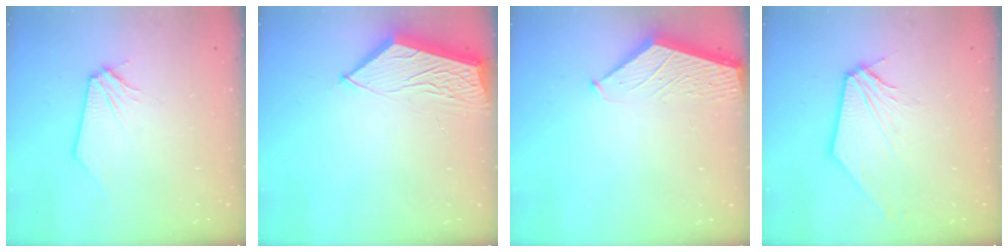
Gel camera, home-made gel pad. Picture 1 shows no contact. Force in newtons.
{"total": 6.7, "press": 6.7, "slide": 0.5}
{"total": 1.8, "press": 1.8, "slide": 0.2}
{"total": 4.4, "press": 4.3, "slide": 0.8}